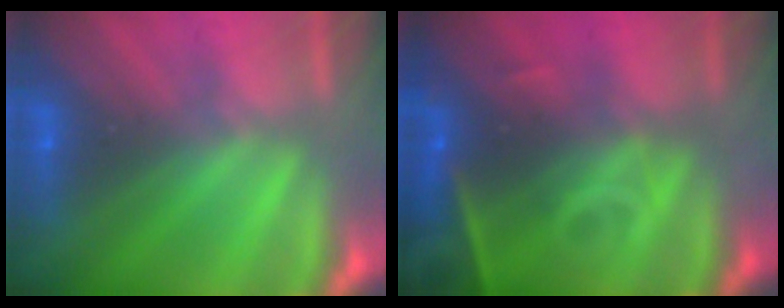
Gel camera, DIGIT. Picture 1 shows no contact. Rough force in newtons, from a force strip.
{"total": 7.2}